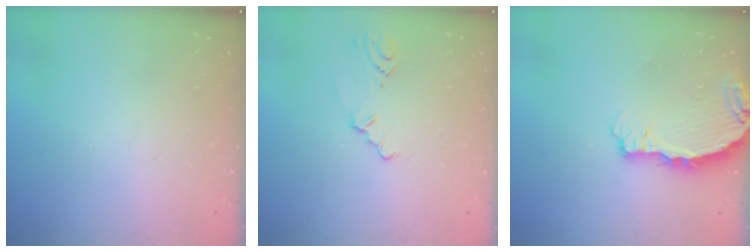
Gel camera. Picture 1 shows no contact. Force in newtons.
{"total": 2.1, "press": 2.0, "slide": 0.7}
{"total": 3.8, "press": 3.7, "slide": 0.3}